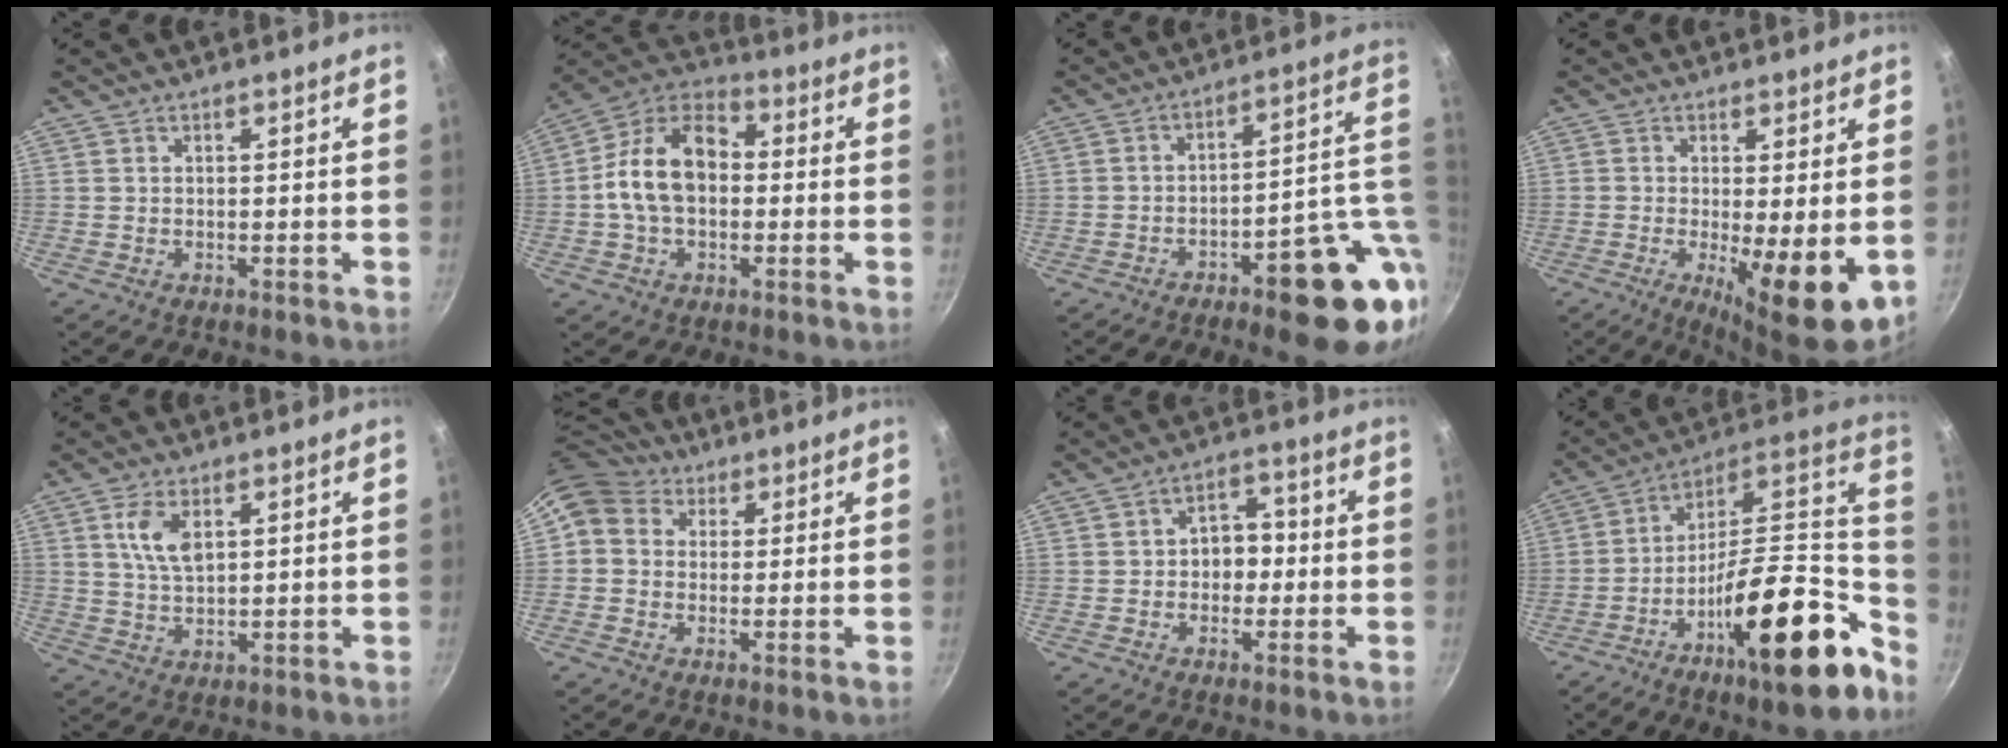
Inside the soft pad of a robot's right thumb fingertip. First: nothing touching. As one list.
[{"total": 14.6, "force": [-0.3, 10.0, 10.7], "torque": [-0.161, 0.040, -0.025]}, {"total": 16.9, "force": [-4.5, 5.7, 15.2], "torque": [-0.161, 0.031, -0.055]}, {"total": 10.3, "force": [-1.5, 2.5, 9.9], "torque": [-0.147, -0.013, -0.015]}, {"total": 6.4, "force": [2.4, 3.2, 4.9], "torque": [-0.091, -0.011, 0.050]}, {"total": 8.3, "force": [3.4, 6.7, 3.6], "torque": [-0.045, 0.004, 0.044]}, {"total": 6.1, "force": [-0.4, 4.8, 3.9], "torque": [-0.007, 0.015, -0.013]}, {"total": 25.6, "force": [-10.8, 9.2, 21.3], "torque": [-0.281, 0.074, -0.183]}]